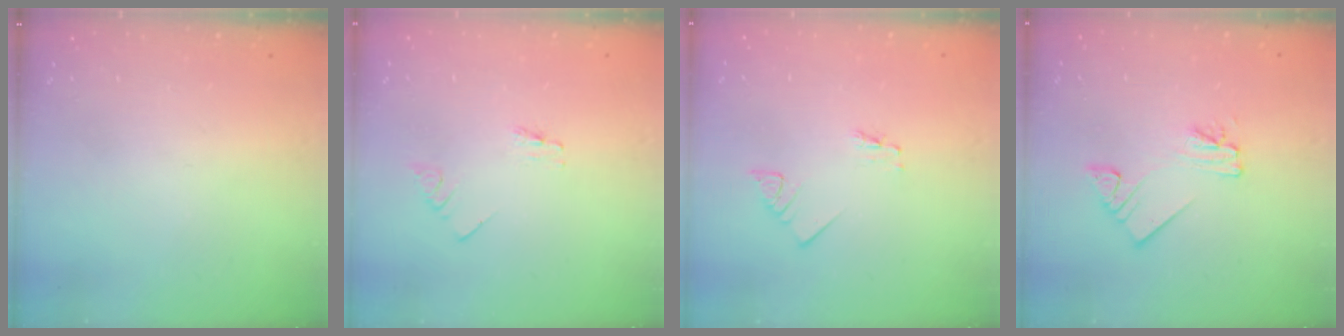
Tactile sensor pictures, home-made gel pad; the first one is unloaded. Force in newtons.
{"total": 0.0}
{"total": 2.5, "press": 2.5, "slide": 0.2}
{"total": 3.8, "press": 3.8, "slide": 0.2}